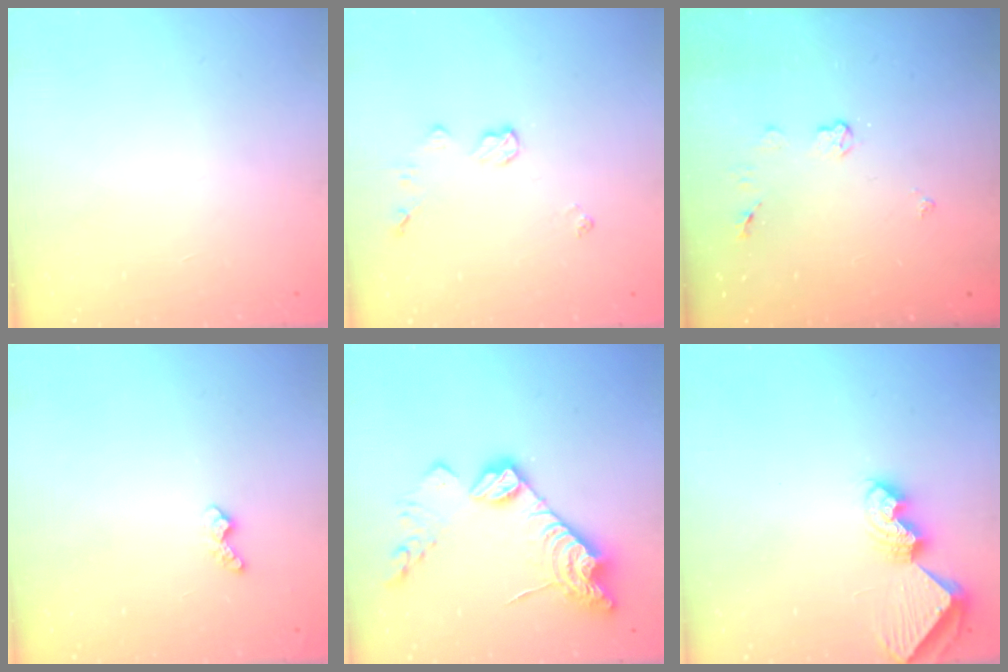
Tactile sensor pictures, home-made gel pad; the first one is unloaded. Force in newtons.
{"total": 6.0, "press": 6.0, "slide": 0.3}
{"total": 4.3, "press": 4.3, "slide": 0.5}
{"total": 4.0, "press": 3.9, "slide": 0.4}
{"total": 17.2, "press": 17.1, "slide": 1.2}
{"total": 9.6, "press": 9.5, "slide": 0.9}